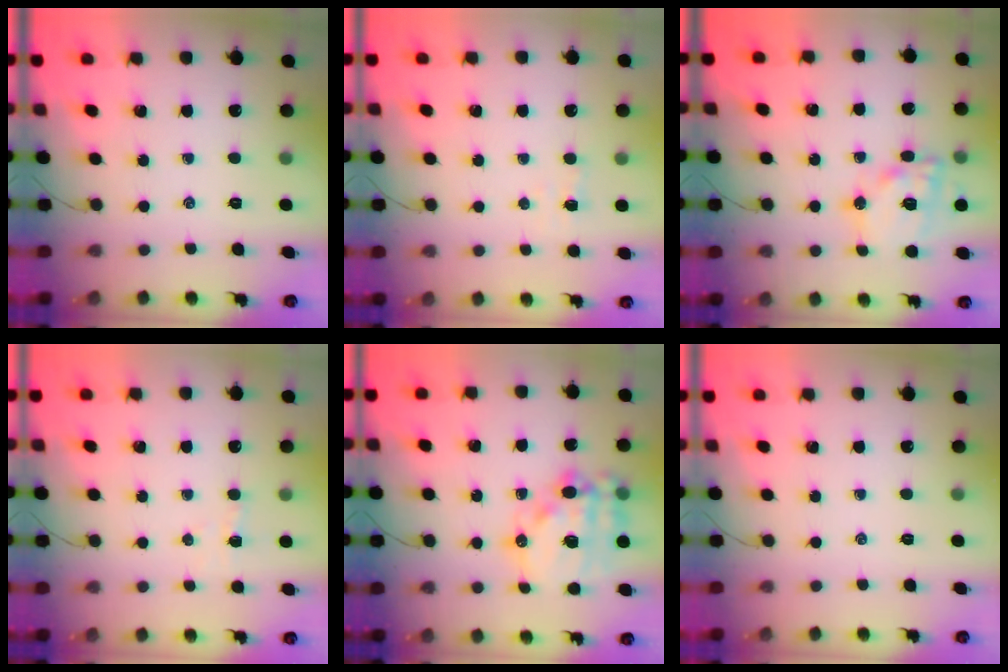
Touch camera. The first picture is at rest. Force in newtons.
{"total": 1.8, "press": 1.7, "slide": 0.6}
{"total": 15.0, "press": 14.8, "slide": 2.6}
{"total": 3.0, "press": 2.9, "slide": 0.7}
{"total": 18.7, "press": 18.3, "slide": 4.0}
{"total": 0.0}